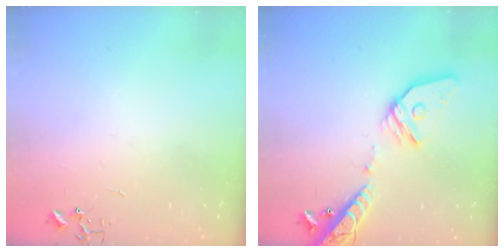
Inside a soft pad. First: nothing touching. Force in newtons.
{"total": 18.3, "press": 17.9, "slide": 3.6}